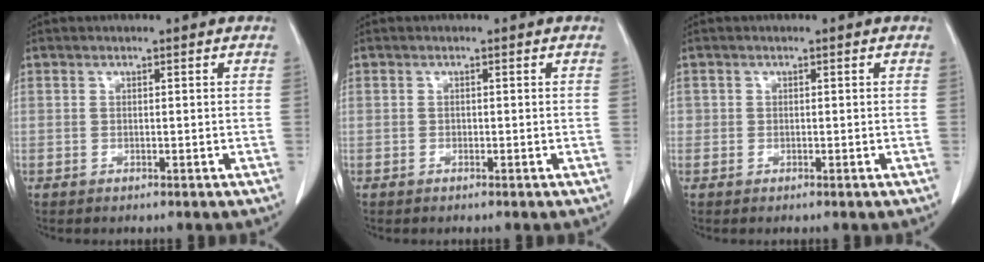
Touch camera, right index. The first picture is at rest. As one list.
[{"total": 0.0}, {"total": 0.5, "force": [-0.2, 0.5, 0.0], "torque": [0.005, 0.005, -0.006]}]